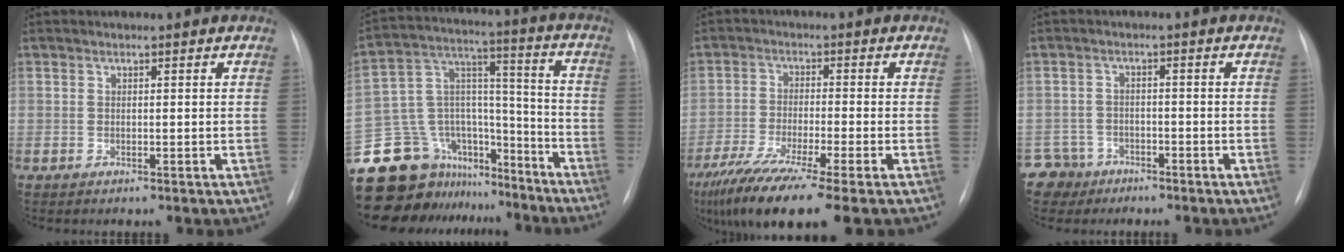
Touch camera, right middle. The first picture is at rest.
{"total": 22.3, "force": [-18.7, 10.9, 5.6], "torque": [-0.129, 0.068, -0.294]}
{"total": 13.6, "force": [-9.9, 0.2, 9.4], "torque": [-0.177, -0.040, -0.168]}
{"total": 4.8, "force": [-3.4, 3.3, -0.8], "torque": [0.017, 0.006, -0.062]}